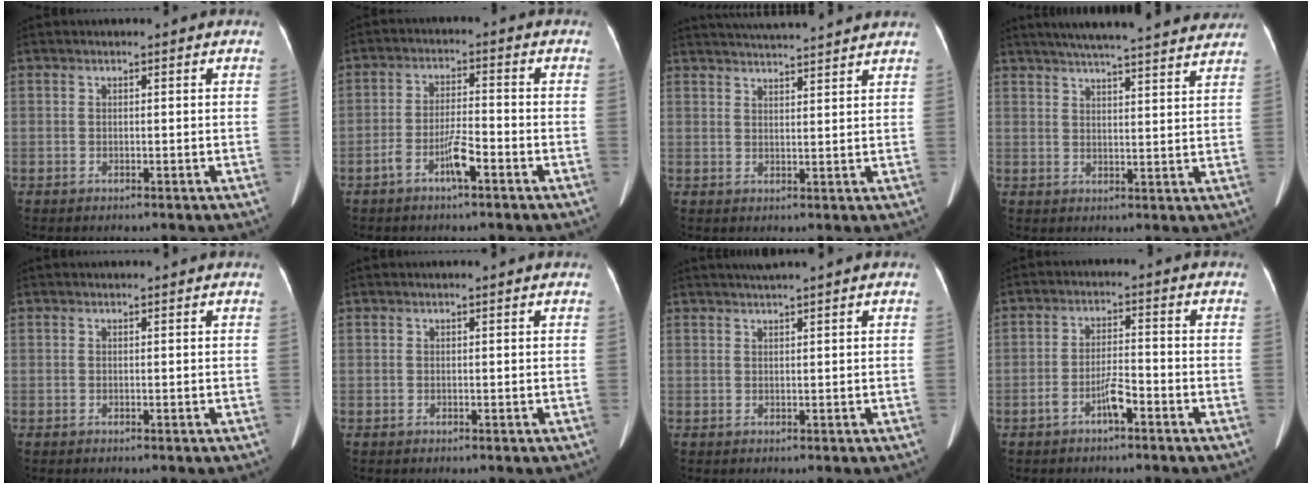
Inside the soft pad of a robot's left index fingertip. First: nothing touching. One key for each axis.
{"total": 4.9, "fx": -2.8, "fy": 0.7, "fz": 3.9, "tx": -0.082, "ty": 0.004, "tz": -0.052}
{"total": 12.0, "fx": 11.2, "fy": -0.1, "fz": 4.2, "tx": -0.072, "ty": 0.025, "tz": 0.151}
{"total": 21.5, "fx": 19.2, "fy": 1.6, "fz": 9.5, "tx": -0.143, "ty": 0.017, "tz": 0.247}
{"total": 0.8, "fx": 0.7, "fy": 0.0, "fz": 0.2, "tx": -0.005, "ty": 0.005, "tz": 0.011}
{"total": 0.7, "fx": 0.6, "fy": 0.0, "fz": 0.2, "tx": -0.008, "ty": 0.005, "tz": 0.010}
{"total": 3.2, "fx": 2.7, "fy": -0.7, "fz": 1.7, "tx": -0.018, "ty": 0.023, "tz": 0.048}
{"total": 3.8, "fx": -2.3, "fy": 0.7, "fz": 2.9, "tx": -0.058, "ty": 0.006, "tz": -0.042}